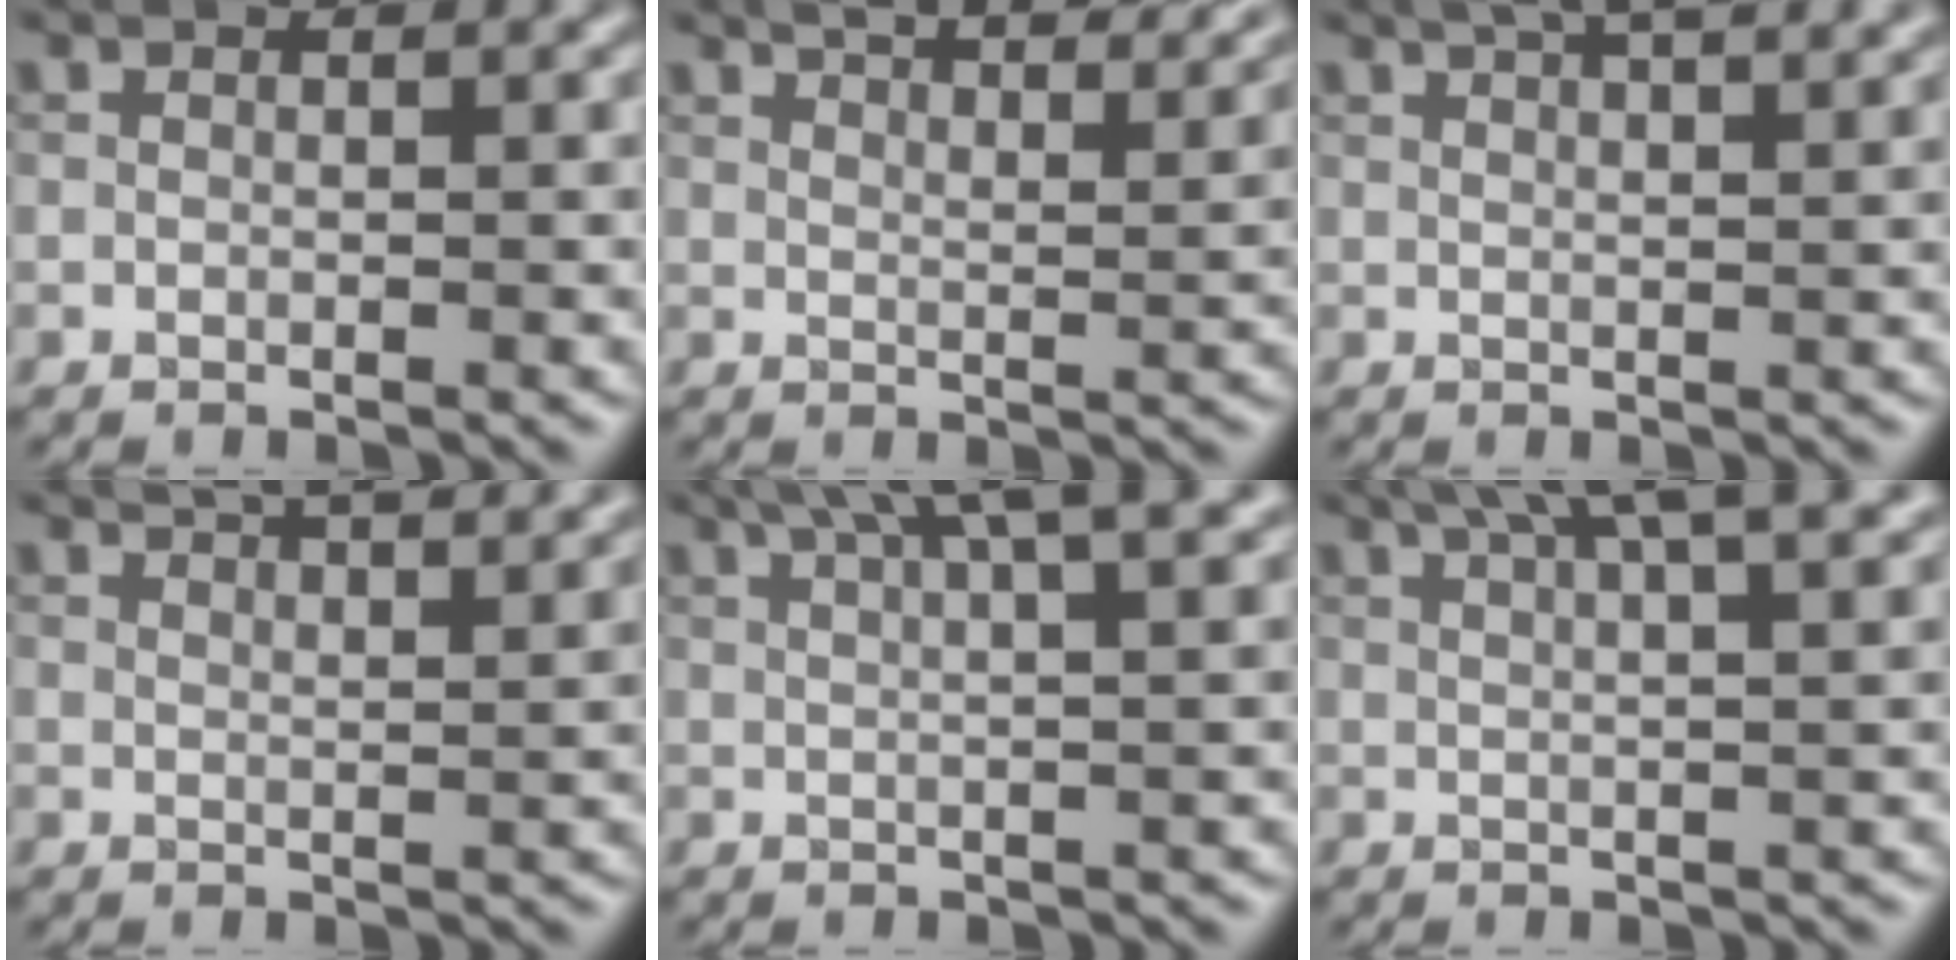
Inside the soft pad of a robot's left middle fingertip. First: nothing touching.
{"total": 7.9, "force": [6.2, 2.4, 4.3], "torque": [-0.031, 0.021, 0.054]}
{"total": 5.9, "force": [3.9, 1.9, 4.0], "torque": [-0.035, 0.027, 0.031]}
{"total": 7.0, "force": [5.2, 2.2, 4.0], "torque": [-0.026, 0.031, 0.042]}
{"total": 7.9, "force": [4.7, 1.8, 6.0], "torque": [-0.070, 0.031, 0.045]}
{"total": 8.7, "force": [5.4, 2.3, 6.4], "torque": [-0.070, 0.035, 0.049]}